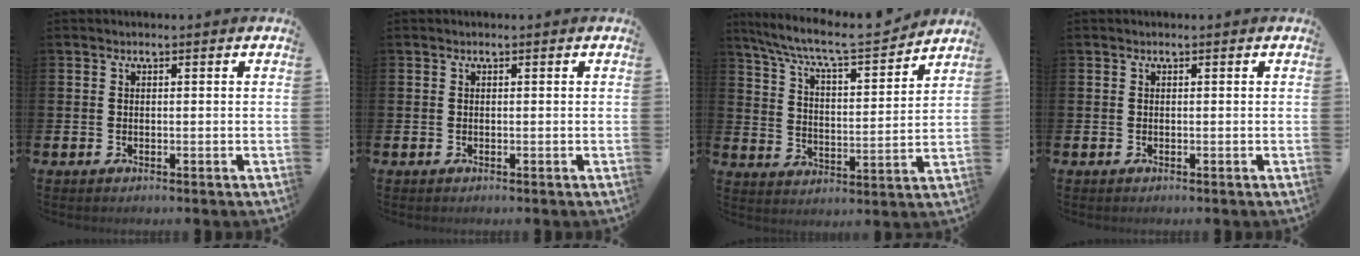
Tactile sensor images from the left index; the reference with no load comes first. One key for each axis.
{"total": 0.0}
{"total": 8.2, "fx": 7.6, "fy": 0.9, "fz": 3.0, "tx": -0.088, "ty": -0.055, "tz": 0.126}
{"total": 0.0}